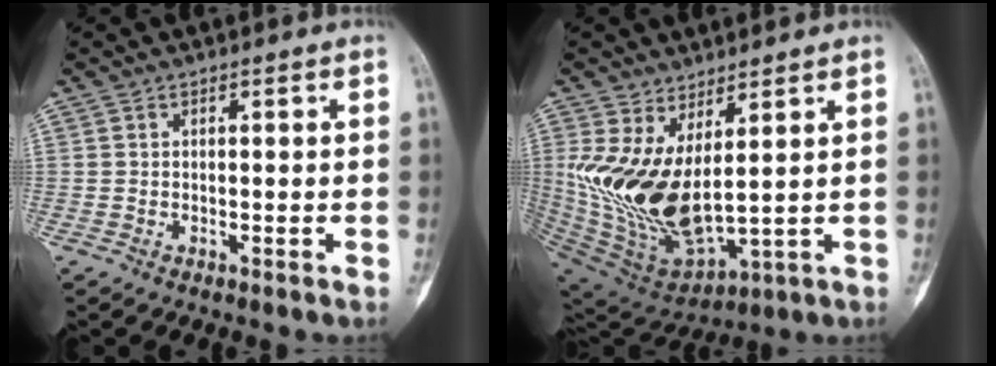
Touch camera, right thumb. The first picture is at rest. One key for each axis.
{"total": 16.8, "fx": 3.1, "fy": 7.8, "fz": 14.5, "tx": -0.295, "ty": -0.039, "tz": 0.088}